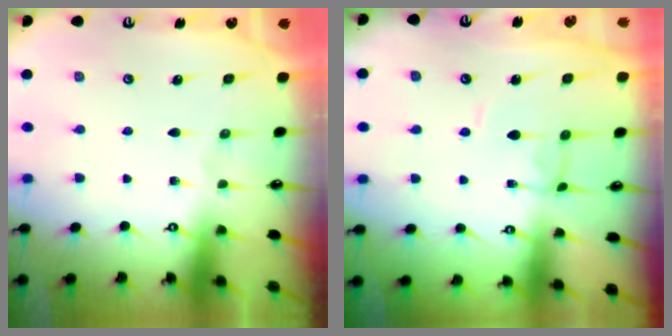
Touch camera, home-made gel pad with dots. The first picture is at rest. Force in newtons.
{"total": 1.5, "press": 1.4, "slide": 0.2}